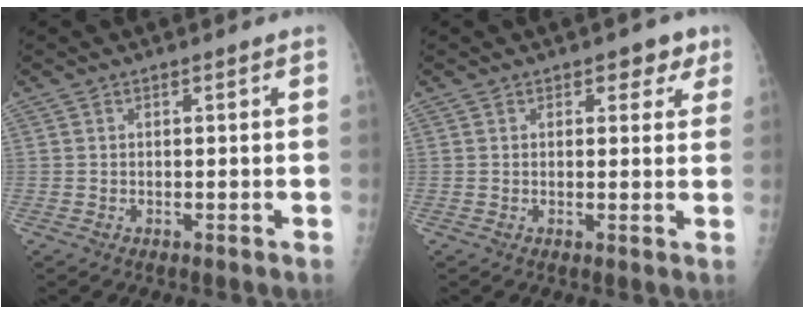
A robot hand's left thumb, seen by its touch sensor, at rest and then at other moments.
{"total": 3.5, "force": [2.0, 2.2, 1.9], "torque": [0.008, -0.005, 0.019]}